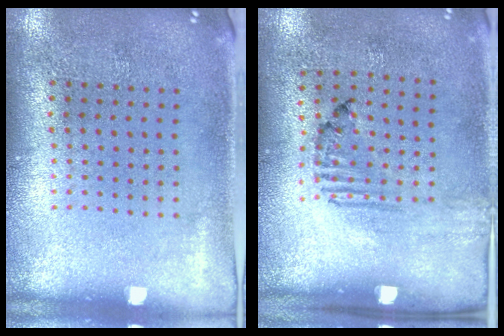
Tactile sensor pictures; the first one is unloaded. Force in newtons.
{"total": 1.7, "press": 1.1, "slide": 1.3}